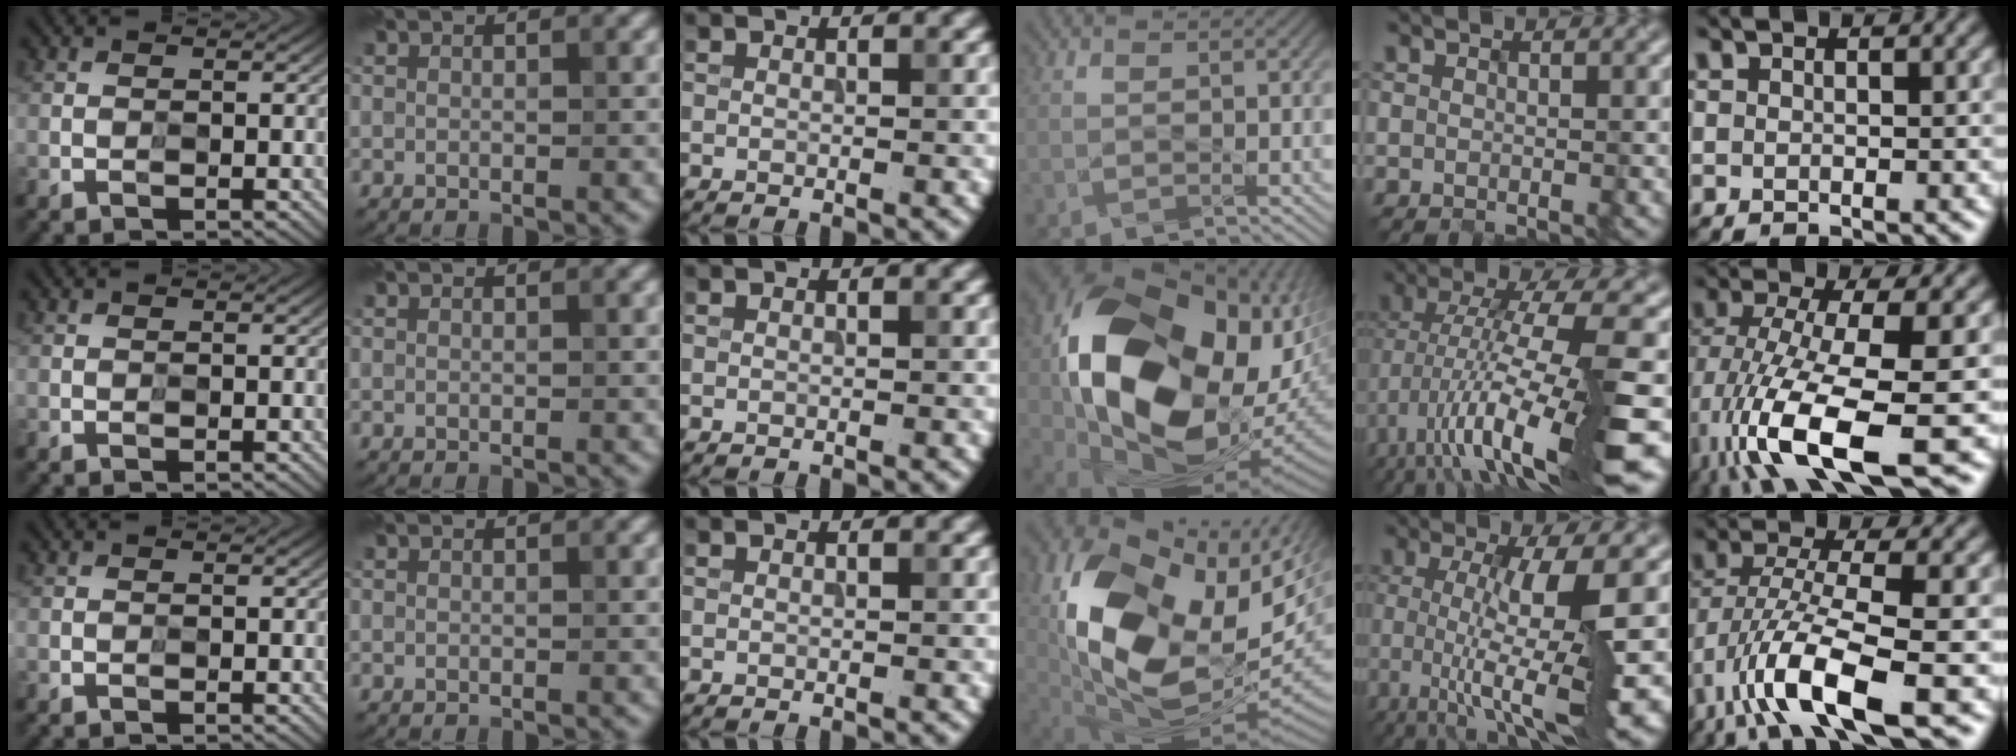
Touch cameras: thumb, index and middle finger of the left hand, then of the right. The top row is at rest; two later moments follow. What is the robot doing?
{"motion": "insert", "object": "drawer"}